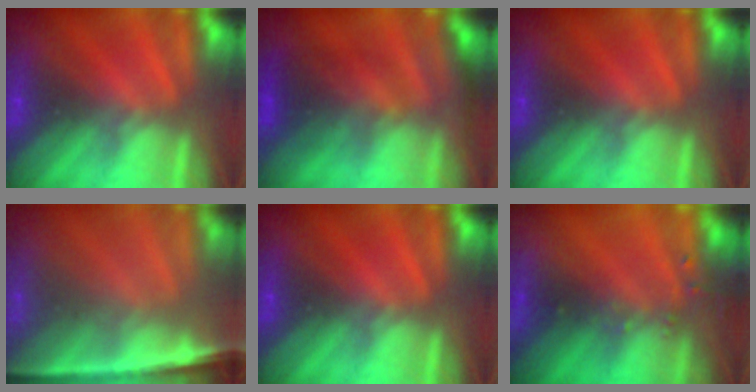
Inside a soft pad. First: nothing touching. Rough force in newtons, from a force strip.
{"total": 2.5}
{"total": 0.0}
{"total": 7.4}
{"total": 0.0}
{"total": 7.0}